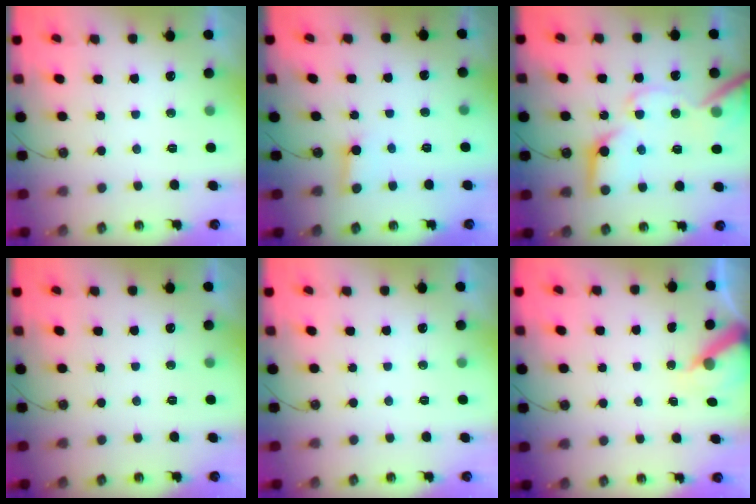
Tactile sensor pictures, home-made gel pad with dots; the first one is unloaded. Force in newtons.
{"total": 2.6, "press": 2.5, "slide": 0.3}
{"total": 19.7, "press": 19.5, "slide": 2.7}
{"total": 0.0}
{"total": 0.0}
{"total": 6.7, "press": 6.7, "slide": 0.4}